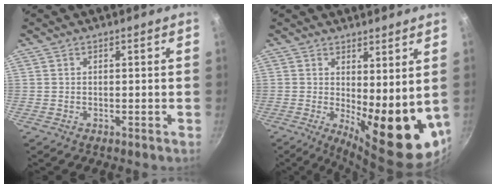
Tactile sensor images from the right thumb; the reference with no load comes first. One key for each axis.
{"total": 13.9, "fx": 1.1, "fy": 4.9, "fz": 12.9, "tx": -0.142, "ty": -0.036, "tz": 0.028}